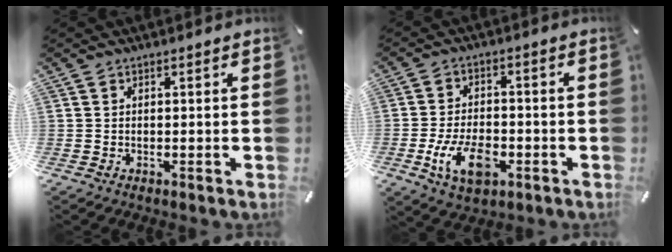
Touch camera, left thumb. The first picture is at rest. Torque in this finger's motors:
{"motor_torque": [1.51, 2.15, 1.14, 0.35, 0.10]}